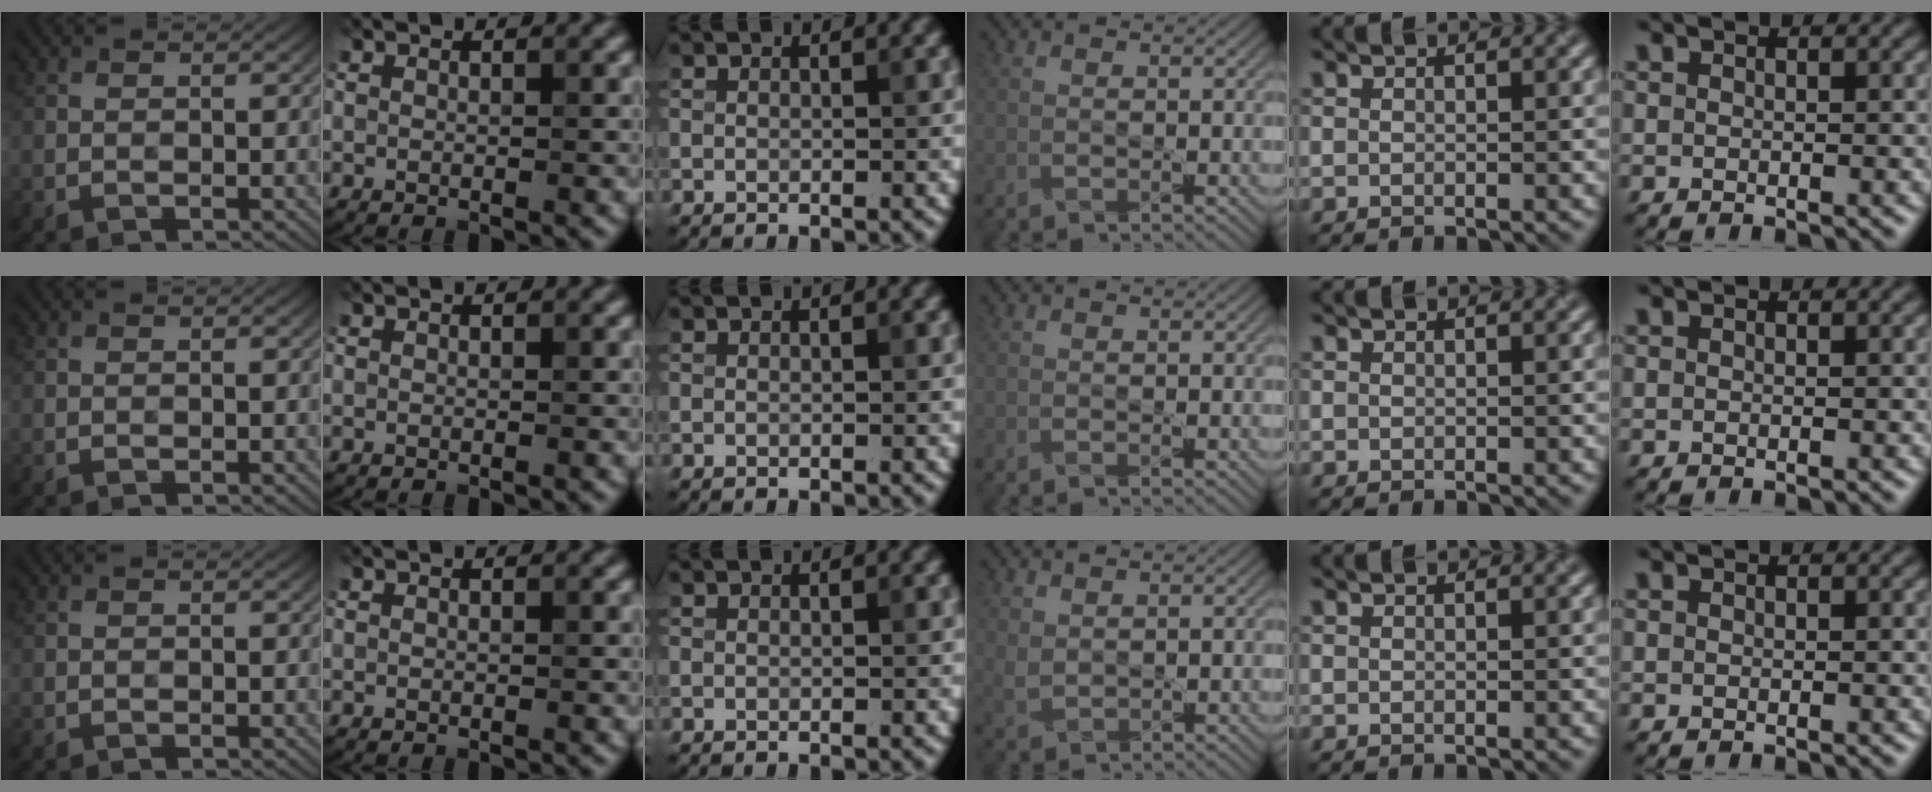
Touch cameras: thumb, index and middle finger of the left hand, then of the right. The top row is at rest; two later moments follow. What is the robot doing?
{"motion": "pour", "object": "kettle"}